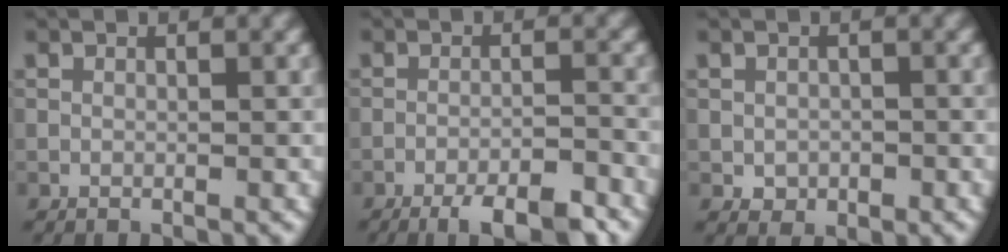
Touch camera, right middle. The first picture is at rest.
{"total": 6.1, "force": [-4.7, 1.3, 3.6], "torque": [-0.056, -0.008, -0.068]}
{"total": 1.5, "force": [-0.4, 1.3, 0.7], "torque": [-0.013, -0.005, -0.007]}